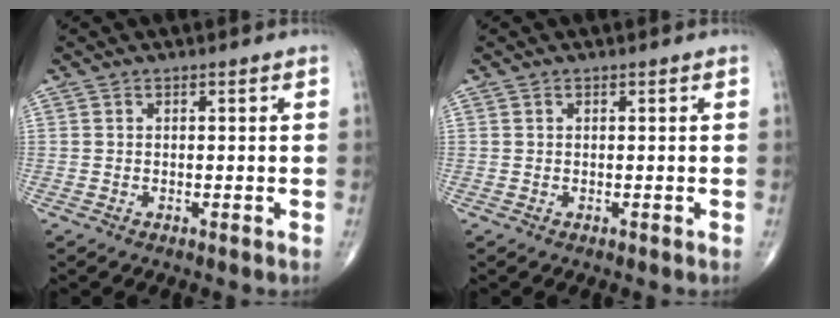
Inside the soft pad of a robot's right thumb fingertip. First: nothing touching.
{"total": 0.0}